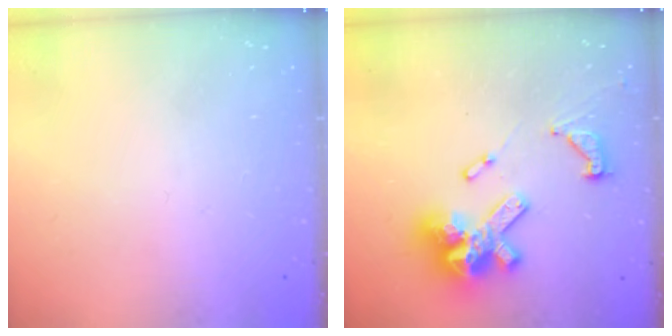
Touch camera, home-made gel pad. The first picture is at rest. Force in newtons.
{"total": 17.2, "press": 17.1, "slide": 1.9}